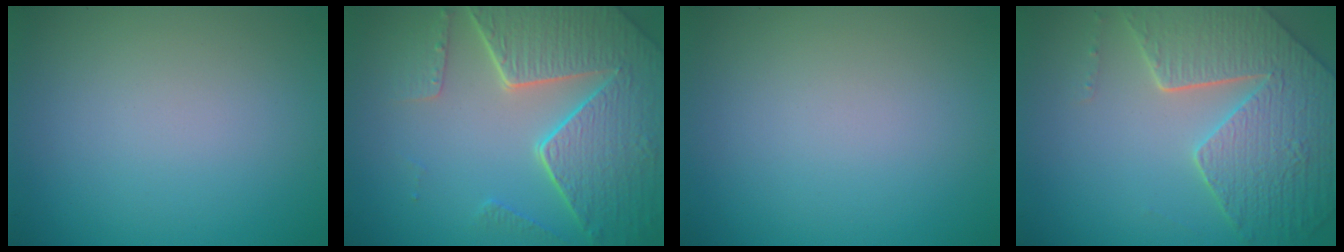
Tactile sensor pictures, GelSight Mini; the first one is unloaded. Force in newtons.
{"total": 8.1, "press": 5.9, "slide": 5.5}
{"total": 0.0}
{"total": 8.0, "press": 5.8, "slide": 5.5}